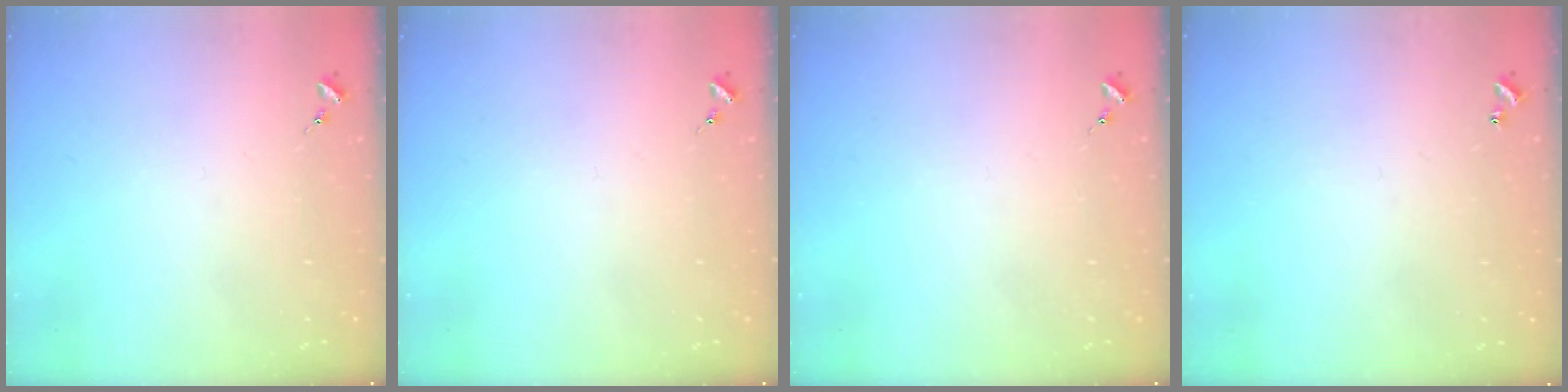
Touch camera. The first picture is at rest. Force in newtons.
{"total": 0.0}
{"total": 0.0}
{"total": 0.9, "press": 0.9, "slide": 0.2}